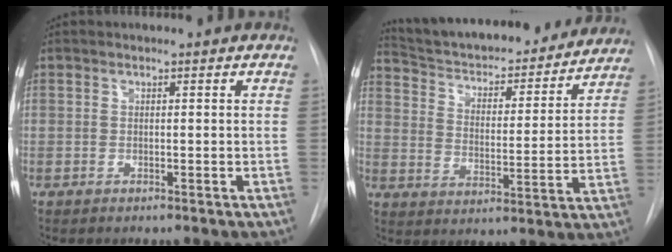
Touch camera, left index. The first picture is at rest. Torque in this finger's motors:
{"motor_torque": [-0.17, -1.25, 0.32, 0.10]}